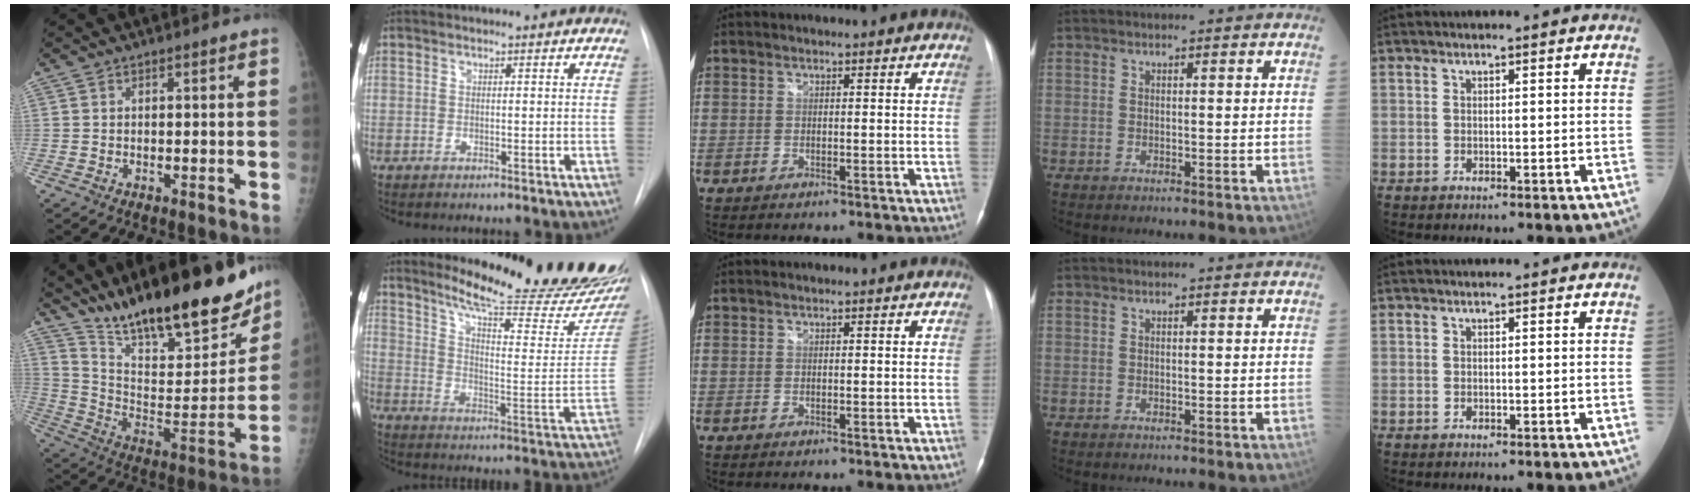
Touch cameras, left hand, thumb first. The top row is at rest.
{"thumb": {"total": 29.0, "force": [22.4, 8.2, 16.6], "torque": [-0.232, -0.090, 0.344]}, "index": {"total": 22.8, "force": [20.3, 0.6, 10.4], "torque": [-0.154, -0.112, 0.267]}}